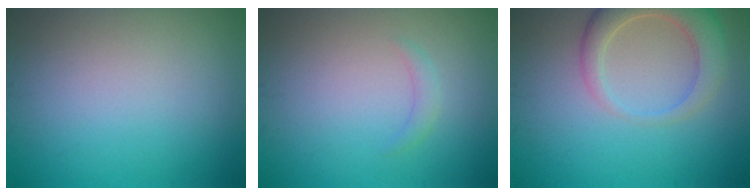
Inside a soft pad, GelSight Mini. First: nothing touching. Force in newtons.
{"total": 1.0, "press": 1.0, "slide": 0.1}
{"total": 4.9, "press": 4.9, "slide": 0.5}